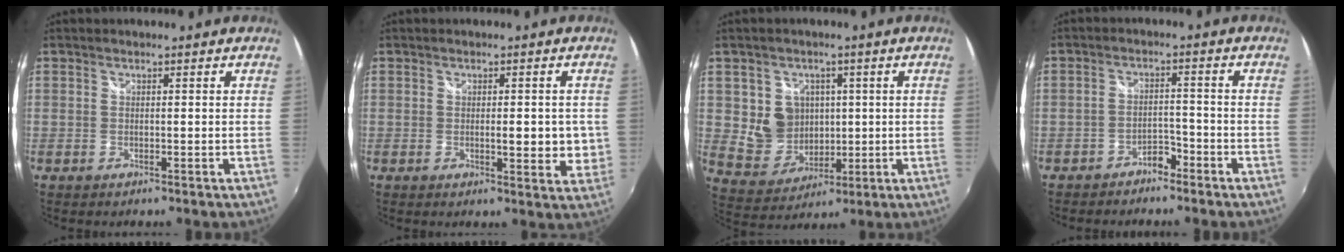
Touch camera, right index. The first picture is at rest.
{"total": 6.4, "force": [-0.1, 2.6, 5.9], "torque": [-0.070, -0.011, 0.002]}
{"total": 8.7, "force": [1.6, 8.2, 2.6], "torque": [-0.064, 0.006, 0.048]}
{"total": 3.4, "force": [-2.9, 1.4, 1.0], "torque": [-0.024, 0.006, -0.045]}